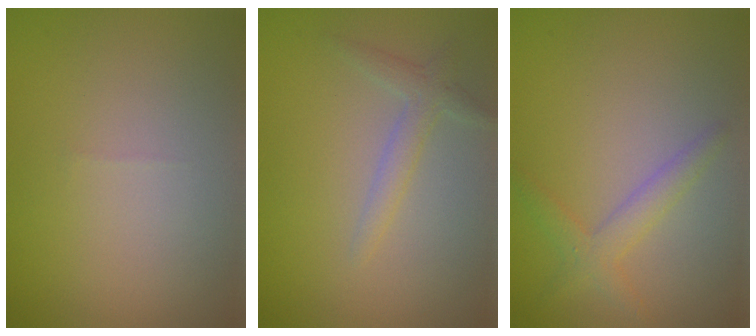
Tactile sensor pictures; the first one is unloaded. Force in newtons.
{"total": 1.9, "press": 1.9, "slide": 0.1}
{"total": 2.2, "press": 2.2, "slide": 0.0}